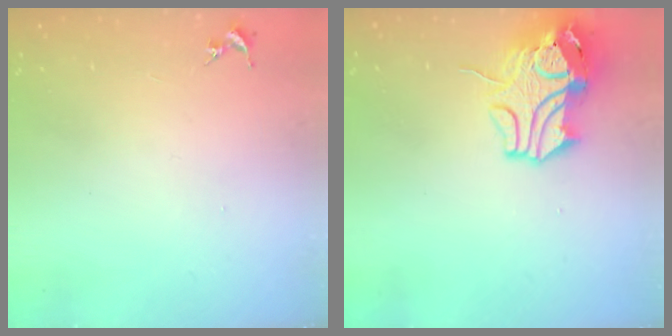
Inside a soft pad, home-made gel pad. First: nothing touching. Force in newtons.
{"total": 12.8, "press": 12.7, "slide": 1.8}